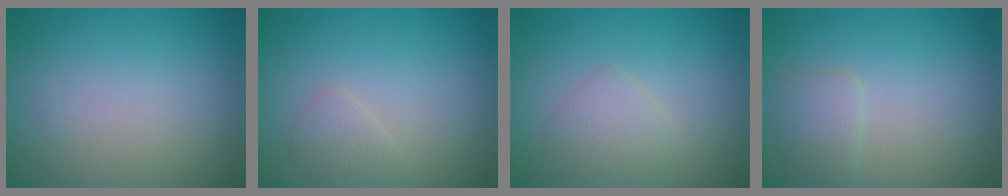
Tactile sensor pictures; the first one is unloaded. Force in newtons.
{"total": 1.1, "press": 1.1, "slide": 0.0}
{"total": 1.8, "press": 1.8, "slide": 0.1}
{"total": 1.7, "press": 1.7, "slide": 0.1}